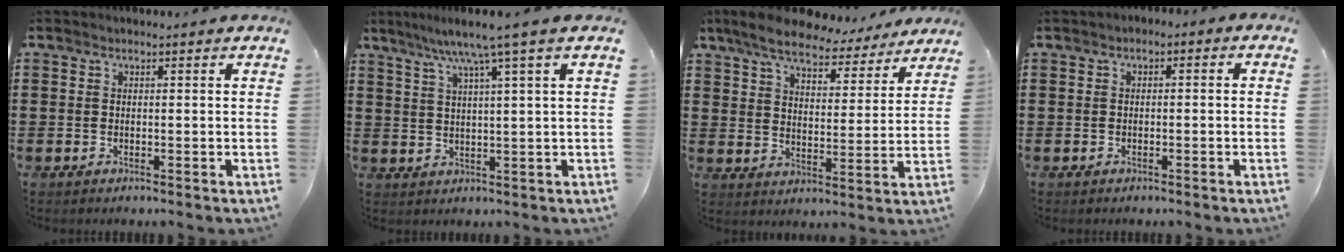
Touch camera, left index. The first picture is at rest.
{"total": 5.9, "force": [3.7, -0.7, 4.6], "torque": [-0.102, -0.010, 0.057]}
{"total": 7.5, "force": [6.8, 1.6, 2.8], "torque": [-0.084, -0.031, 0.120]}
{"total": 1.1, "force": [-1.0, 0.4, 0.2], "torque": [-0.009, 0.003, -0.023]}